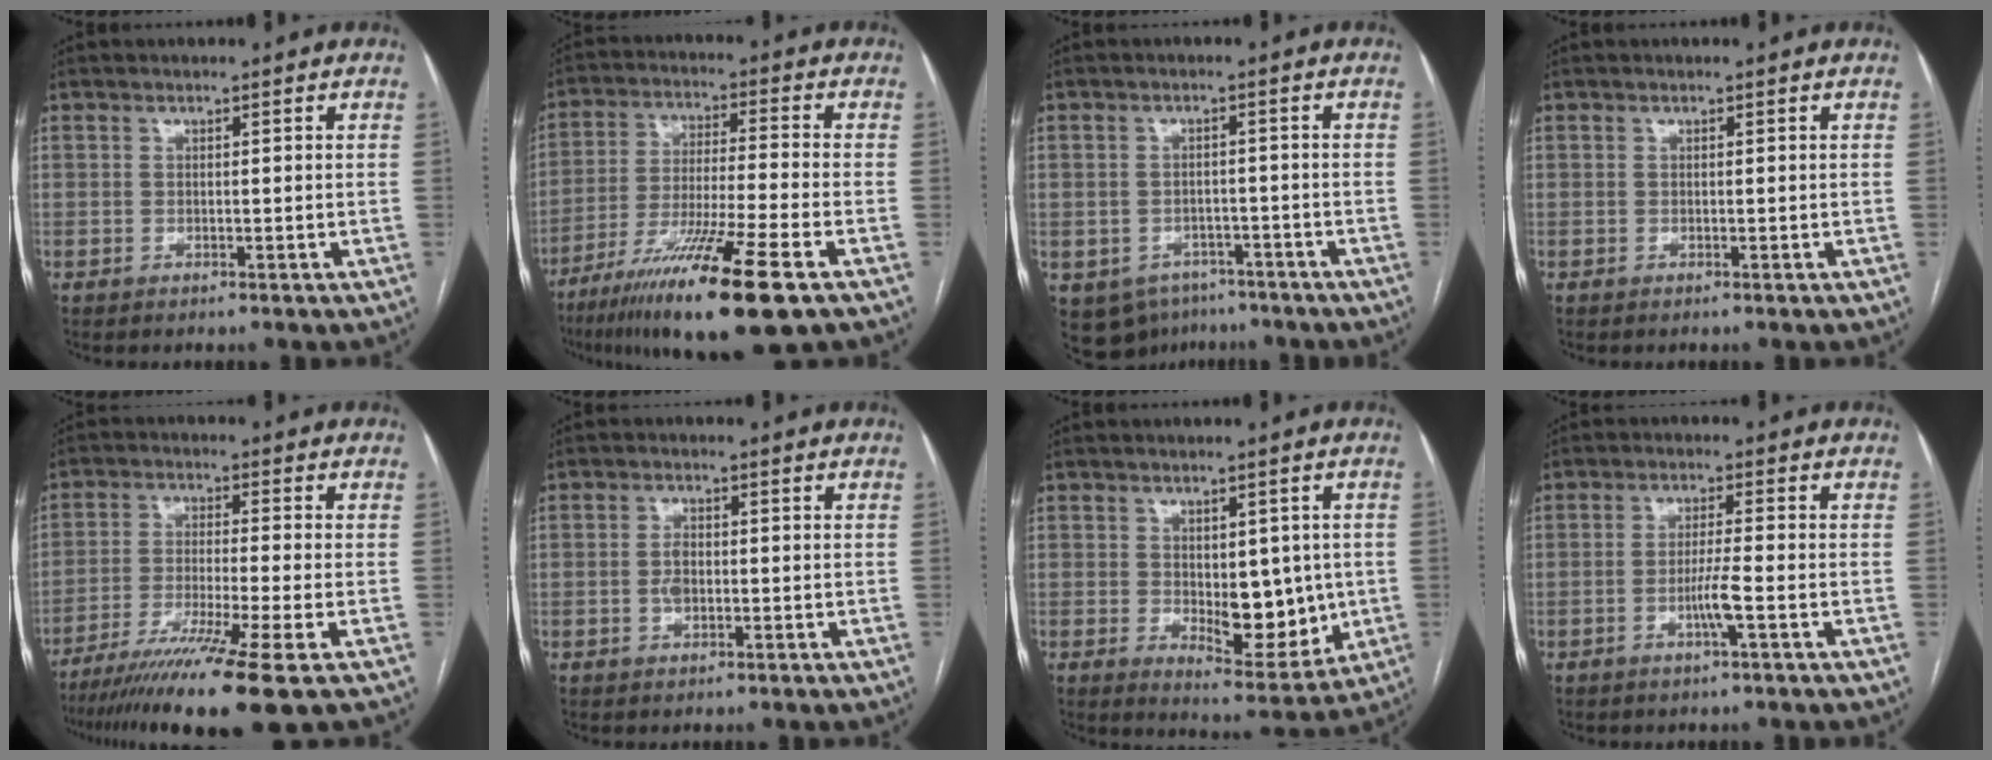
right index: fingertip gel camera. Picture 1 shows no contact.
{"total": 17.6, "force": [-10.5, 0.2, 14.2], "torque": [-0.241, -0.048, -0.183]}
{"total": 9.4, "force": [-5.5, 7.2, 2.4], "torque": [-0.052, 0.006, -0.068]}
{"total": 0.0}
{"total": 14.0, "force": [-9.6, -1.8, 10.0], "torque": [-0.173, -0.045, -0.159]}
{"total": 2.5, "force": [-0.4, 1.4, 2.0], "torque": [-0.041, 0.001, -0.007]}
{"total": 9.5, "force": [-0.4, 4.4, 8.5], "torque": [-0.109, -0.007, 0.012]}
{"total": 3.8, "force": [-1.4, -0.4, 3.5], "torque": [-0.065, -0.005, -0.028]}